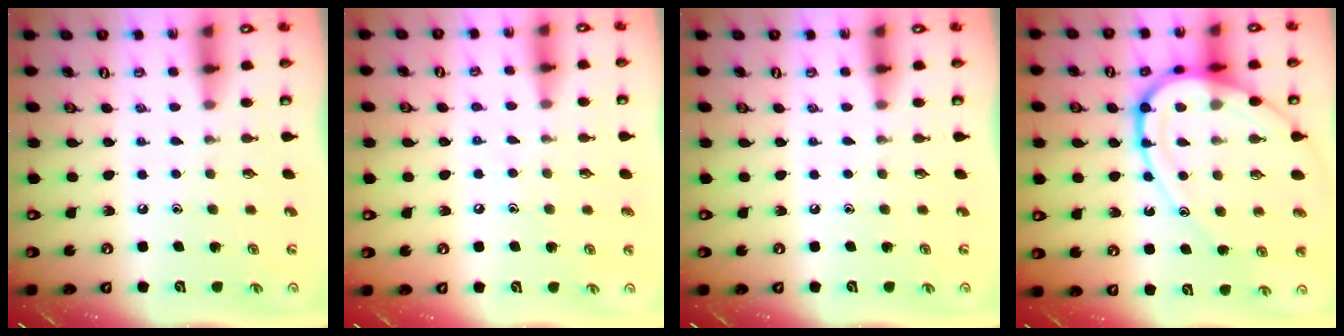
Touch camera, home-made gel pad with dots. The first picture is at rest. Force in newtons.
{"total": 5.7, "press": 5.7, "slide": 0.7}
{"total": 0.0}
{"total": 17.2, "press": 17.1, "slide": 1.6}